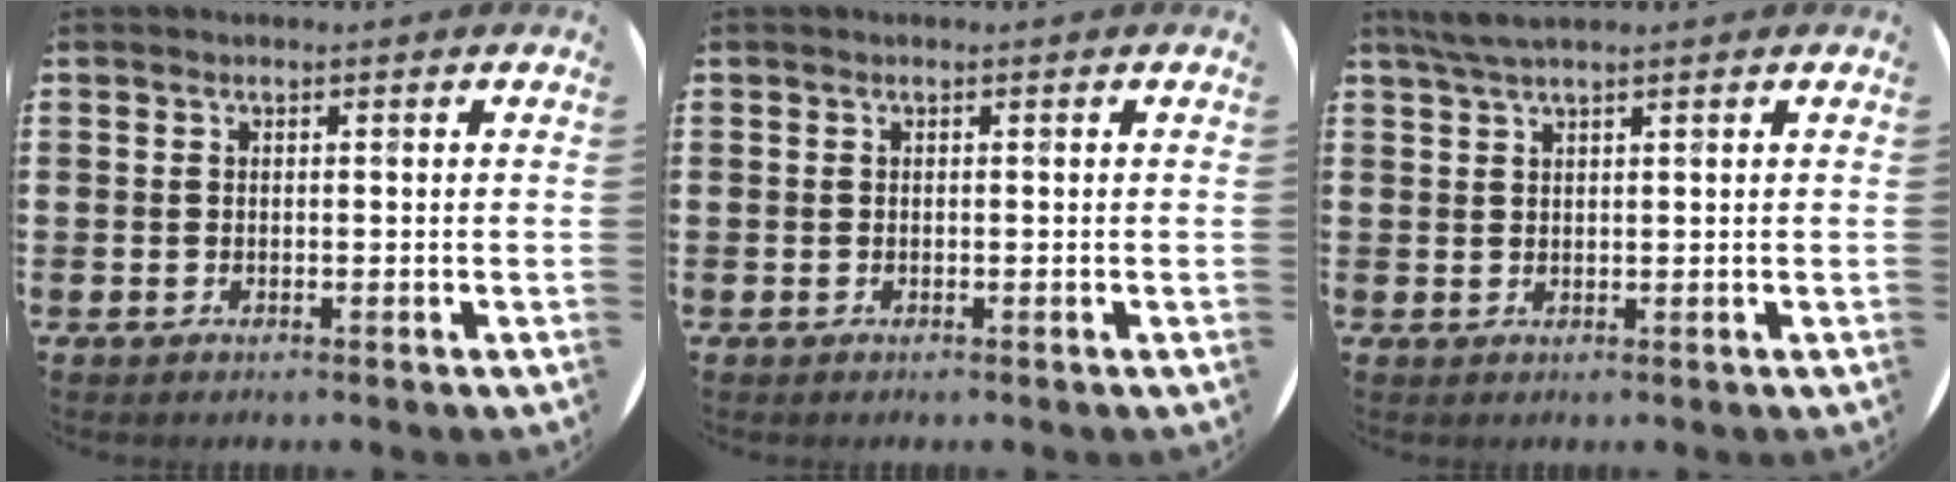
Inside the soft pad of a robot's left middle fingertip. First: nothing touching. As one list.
[{"total": 0.0}, {"total": 2.6, "force": [2.0, 0.1, 1.5], "torque": [-0.032, 0.004, 0.036]}]